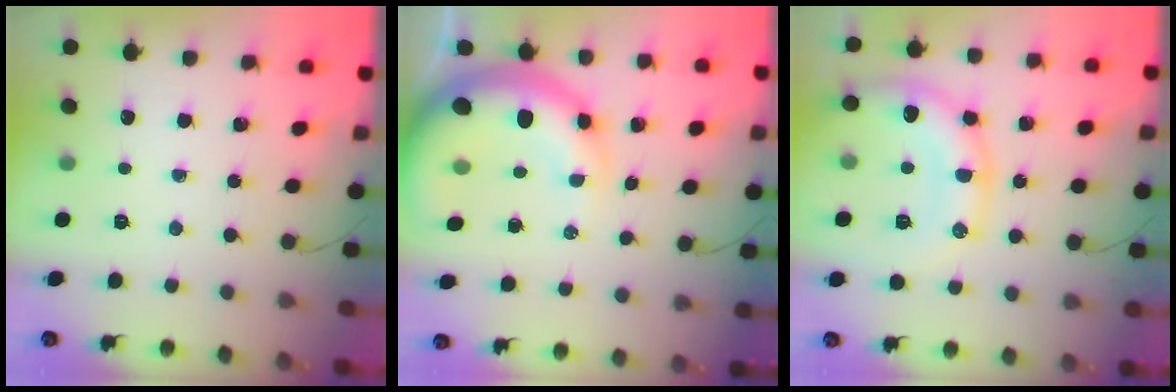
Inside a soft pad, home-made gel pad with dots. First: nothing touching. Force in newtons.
{"total": 11.4, "press": 10.9, "slide": 3.1}
{"total": 16.8, "press": 16.8, "slide": 0.8}